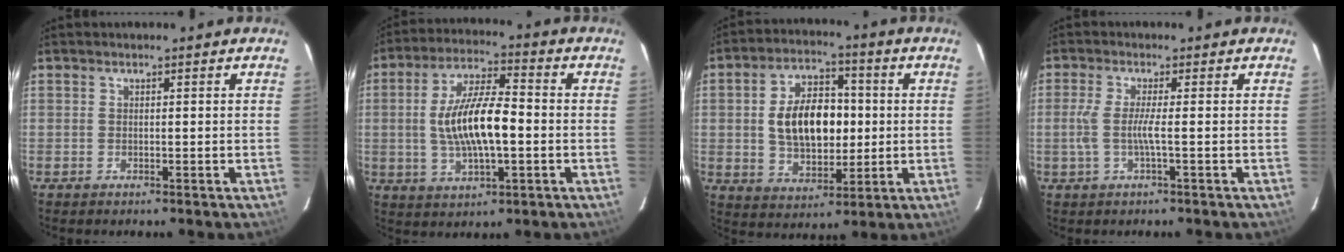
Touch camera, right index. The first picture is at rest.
{"total": 13.1, "force": [-1.1, 4.3, 12.3], "torque": [-0.236, 0.005, -0.015]}
{"total": 13.8, "force": [0.5, 8.3, 11.0], "torque": [-0.199, 0.021, 0.020]}
{"total": 4.0, "force": [-0.9, -0.3, 3.9], "torque": [-0.088, -0.005, -0.017]}